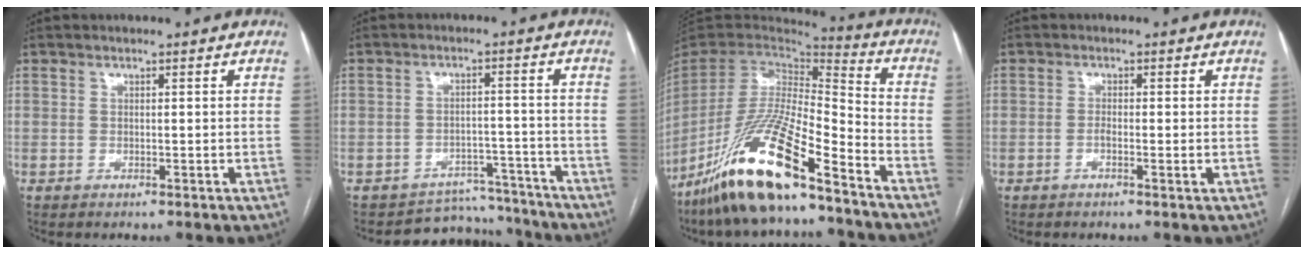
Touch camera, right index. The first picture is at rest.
{"total": 7.6, "force": [-7.0, 2.7, -1.3], "torque": [0.029, 0.037, -0.095]}
{"total": 19.5, "force": [-13.5, 2.9, 13.7], "torque": [-0.301, -0.038, -0.257]}
{"total": 1.8, "force": [-0.5, 0.2, 1.7], "torque": [-0.029, 0.001, -0.011]}